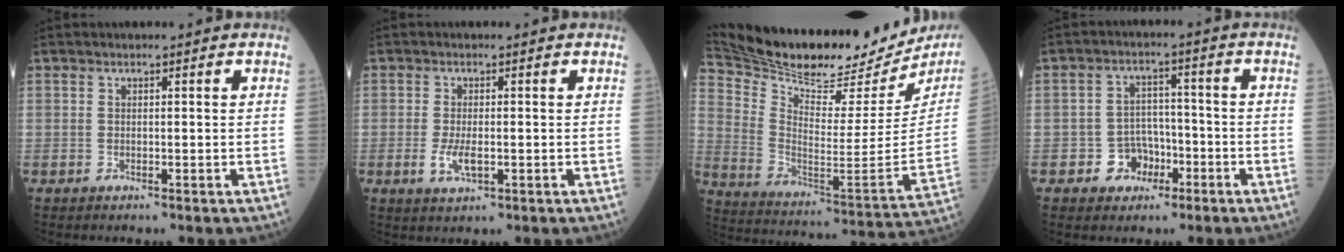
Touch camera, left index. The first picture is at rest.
{"total": 3.3, "force": [-0.8, 1.2, 2.9], "torque": [-0.067, -0.007, -0.013]}
{"total": 28.9, "force": [25.3, 6.1, 12.5], "torque": [-0.225, -0.069, 0.360]}
{"total": 5.1, "force": [-2.5, 4.2, 1.4], "torque": [-0.022, 0.012, -0.037]}